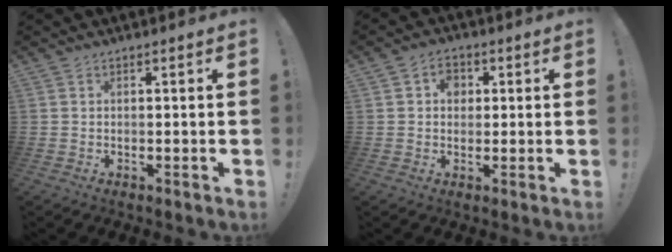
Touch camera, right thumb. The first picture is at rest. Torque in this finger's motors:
{"motor_torque": [0.14, 0.26, -0.04, 0.14, 0.00]}